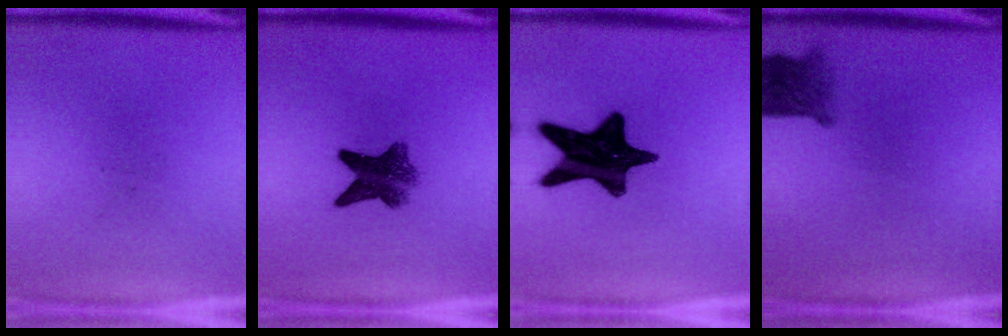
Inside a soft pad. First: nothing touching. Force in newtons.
{"total": 6.9}
{"total": 17.1}
{"total": 3.9}